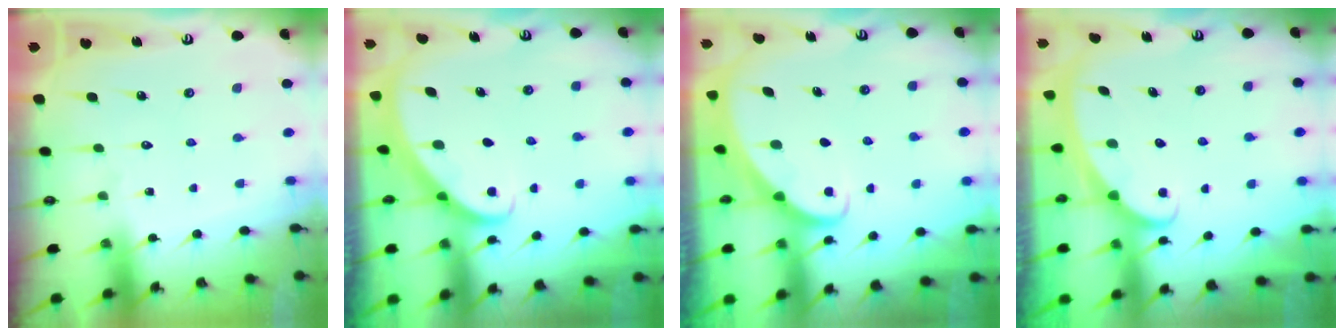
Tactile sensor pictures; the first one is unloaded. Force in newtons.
{"total": 2.8, "press": 2.8, "slide": 0.2}
{"total": 2.1, "press": 2.1, "slide": 0.2}
{"total": 2.5, "press": 2.5, "slide": 0.3}